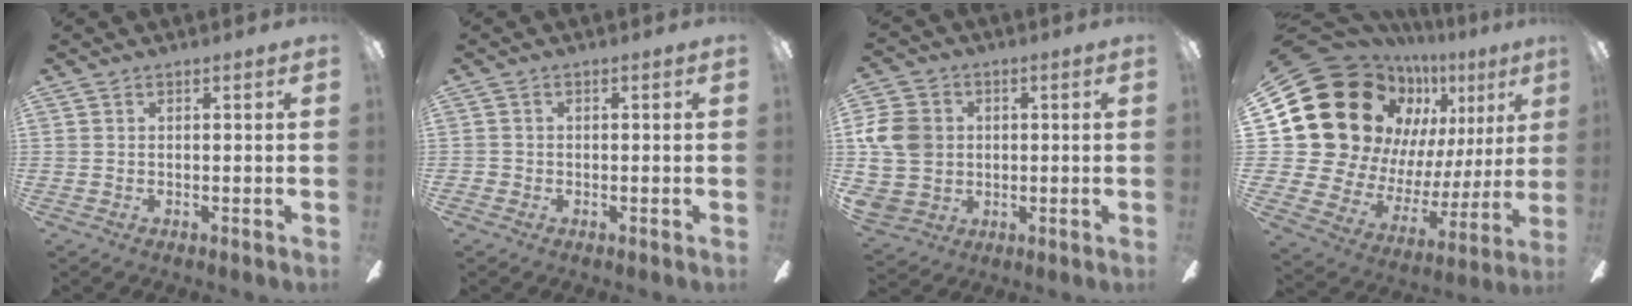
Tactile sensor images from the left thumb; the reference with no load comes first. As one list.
[{"total": 1.4, "force": [-0.8, 1.1, 0.3], "torque": [-0.004, 0.006, -0.018]}, {"total": 11.6, "force": [1.7, 10.3, 4.9], "torque": [-0.111, 0.010, 0.038]}, {"total": 26.5, "force": [12.9, 18.8, 13.6], "torque": [-0.245, -0.099, 0.271]}]